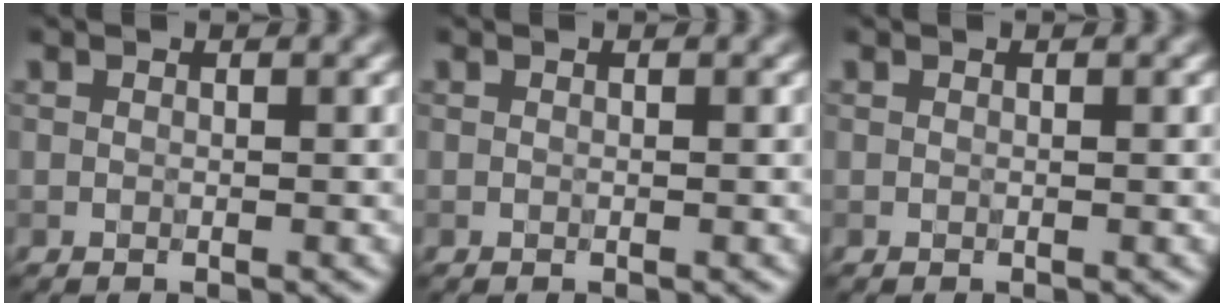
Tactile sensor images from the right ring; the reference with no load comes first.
{"total": 0.0}
{"total": 0.0}